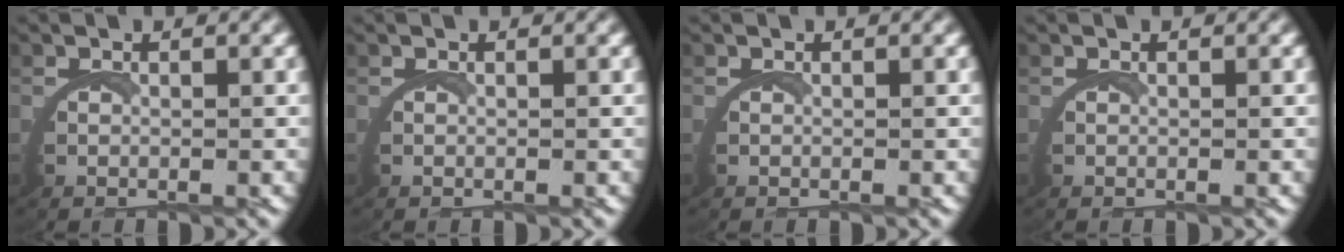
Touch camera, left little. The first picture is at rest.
{"total": 0.0}
{"total": 0.0}
{"total": 0.0}